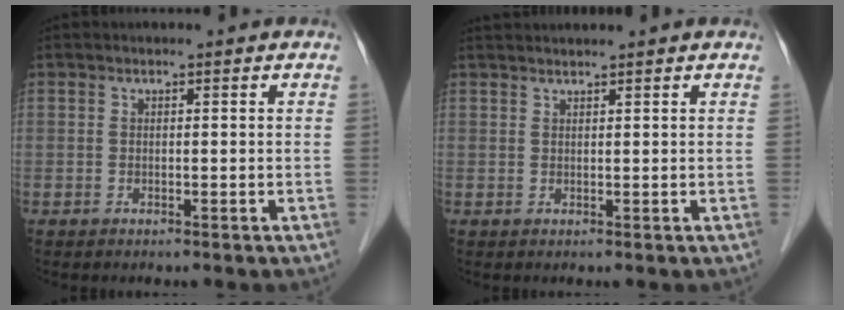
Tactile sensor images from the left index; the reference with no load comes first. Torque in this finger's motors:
{"motor_torque": [0.20, -0.38, 0.01, 0.00]}